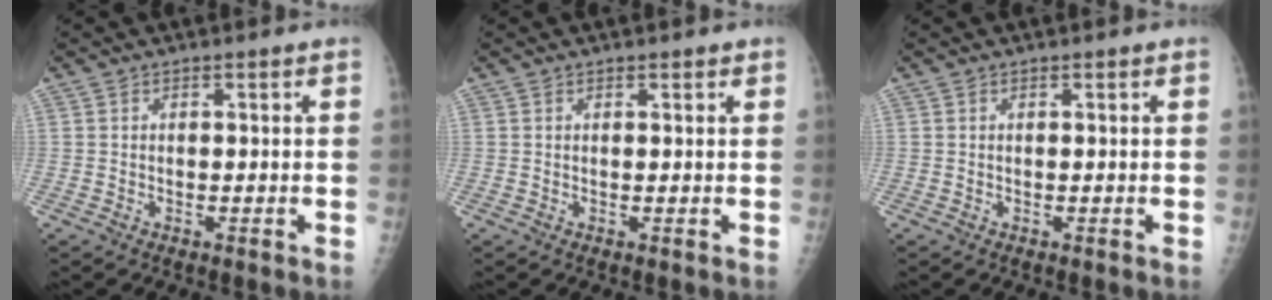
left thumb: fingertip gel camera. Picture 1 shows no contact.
{"total": 0.7, "force": [0.5, 0.2, 0.4], "torque": [-0.005, -0.001, 0.007]}
{"total": 0.0}